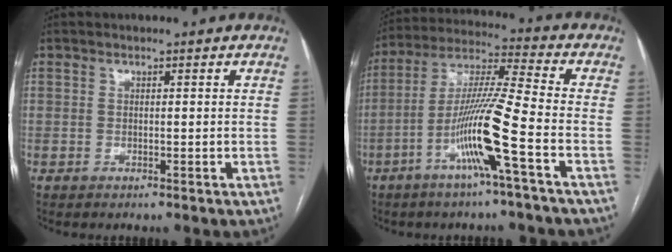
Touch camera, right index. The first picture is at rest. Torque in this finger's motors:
{"motor_torque": [1.81, -0.33, 0.72, 0.13]}